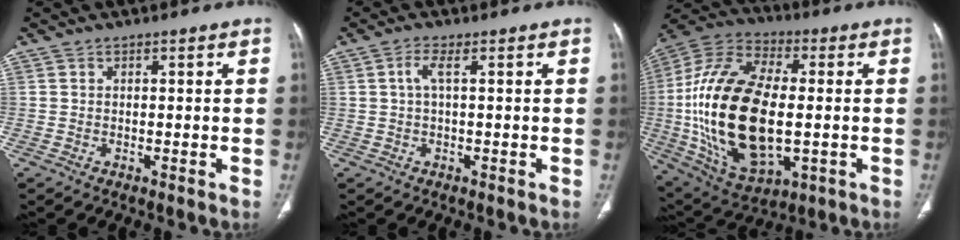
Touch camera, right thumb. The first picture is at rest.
{"total": 2.2, "force": [0.5, 0.5, 2.1], "torque": [-0.059, 0.010, 0.013]}
{"total": 27.9, "force": [-1.7, 14.4, 23.8], "torque": [-0.482, 0.001, -0.016]}